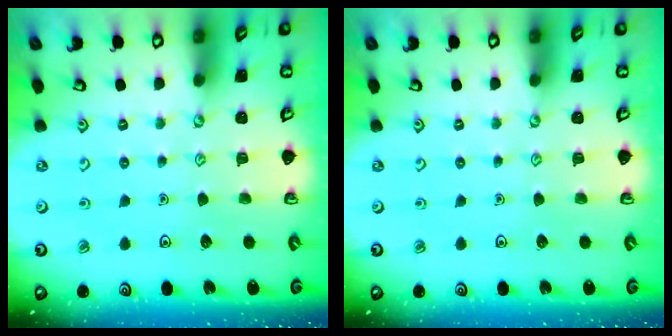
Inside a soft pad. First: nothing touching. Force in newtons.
{"total": 0.0}